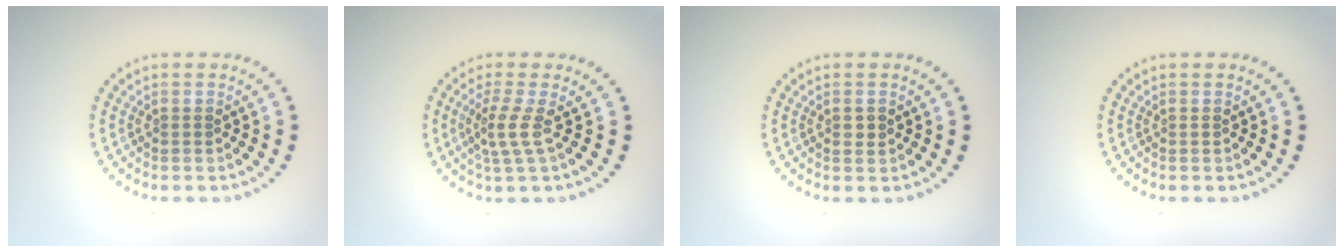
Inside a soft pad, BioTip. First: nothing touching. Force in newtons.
{"total": 2.4, "press": 1.6, "slide": 1.7}
{"total": 0.9, "press": 0.9, "slide": 0.2}
{"total": 0.0}